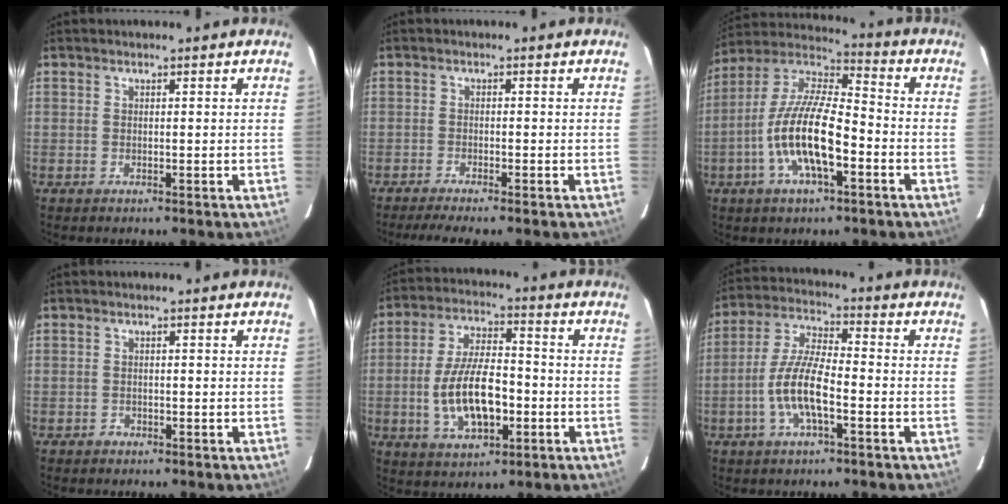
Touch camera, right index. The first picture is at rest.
{"total": 4.3, "force": [-3.8, -0.5, 2.1], "torque": [-0.049, -0.009, -0.061]}
{"total": 15.4, "force": [-5.3, 4.9, 13.6], "torque": [-0.271, -0.003, -0.103]}
{"total": 1.0, "force": [-0.7, 0.7, -0.1], "torque": [0.002, 0.006, -0.010]}
{"total": 13.1, "force": [-3.1, 5.9, 11.3], "torque": [-0.224, 0.004, -0.045]}
{"total": 9.9, "force": [-3.5, 2.7, 8.8], "torque": [-0.185, 0.005, -0.068]}